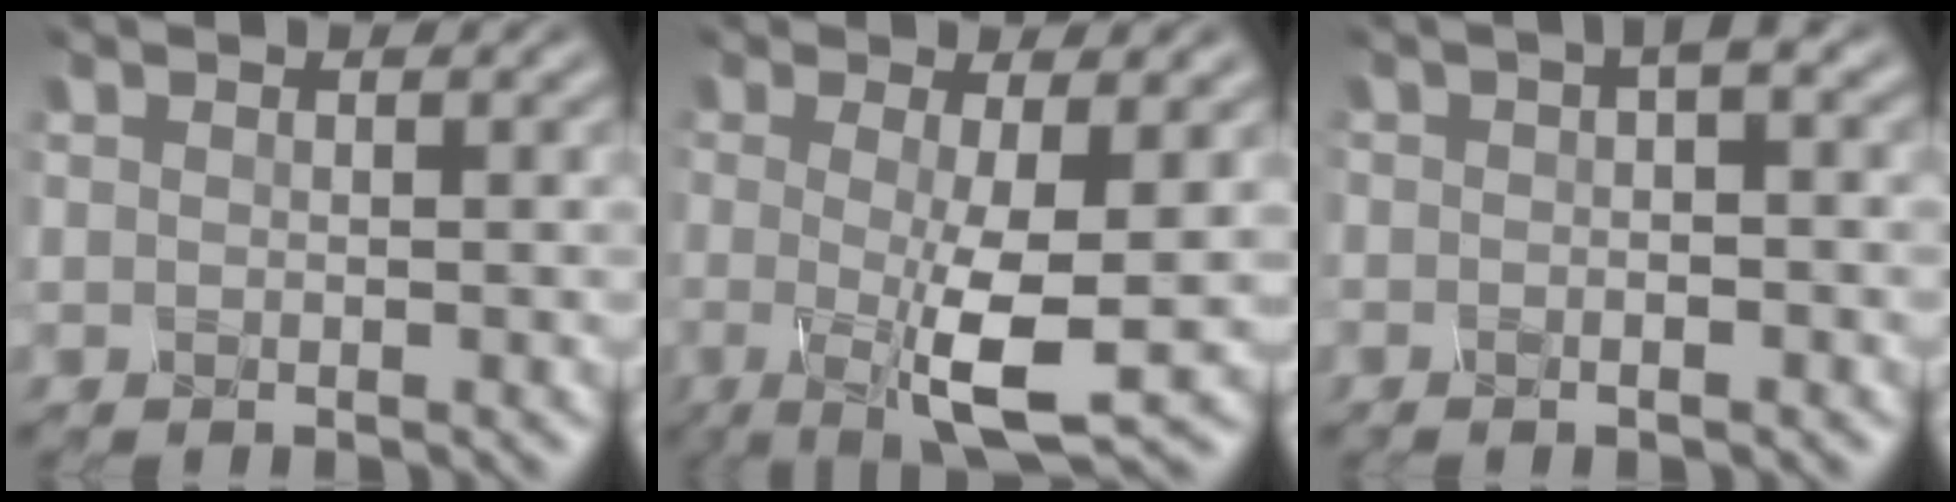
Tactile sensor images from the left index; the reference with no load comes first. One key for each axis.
{"total": 6.6, "fx": -1.3, "fy": 1.3, "fz": 6.3, "tx": -0.093, "ty": -0.012, "tz": -0.024}
{"total": 2.7, "fx": -0.3, "fy": 0.5, "fz": 2.7, "tx": -0.039, "ty": 0.007, "tz": -0.008}